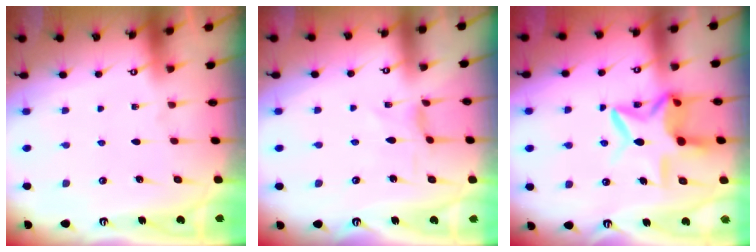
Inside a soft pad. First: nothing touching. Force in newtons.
{"total": 1.0, "press": 1.0, "slide": 0.2}
{"total": 12.8, "press": 12.7, "slide": 1.6}